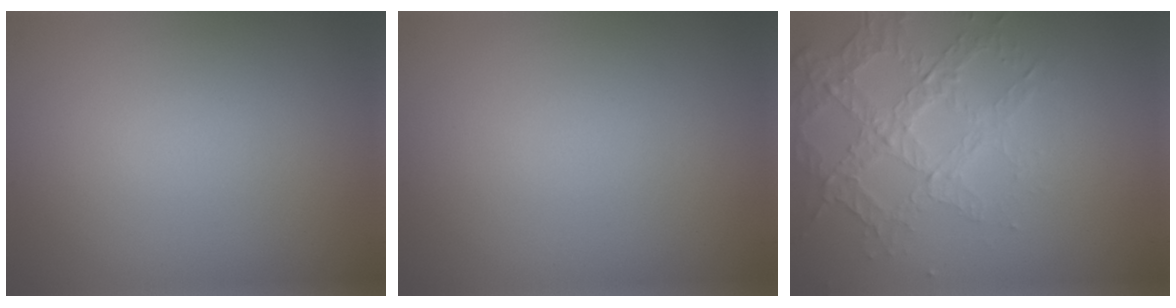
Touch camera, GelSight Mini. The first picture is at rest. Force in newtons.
{"total": 0.0}
{"total": 3.1, "press": 2.8, "slide": 1.3}